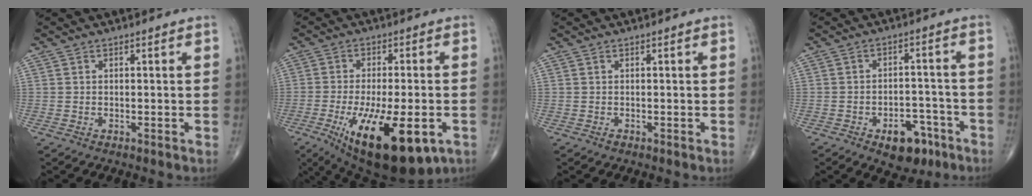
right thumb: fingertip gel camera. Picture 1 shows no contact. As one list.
[{"total": 19.4, "force": [-7.7, 7.2, 16.3], "torque": [-0.256, -0.016, -0.105]}, {"total": 0.0}, {"total": 8.6, "force": [-4.9, 5.0, 5.0], "torque": [-0.038, 0.036, -0.064]}]